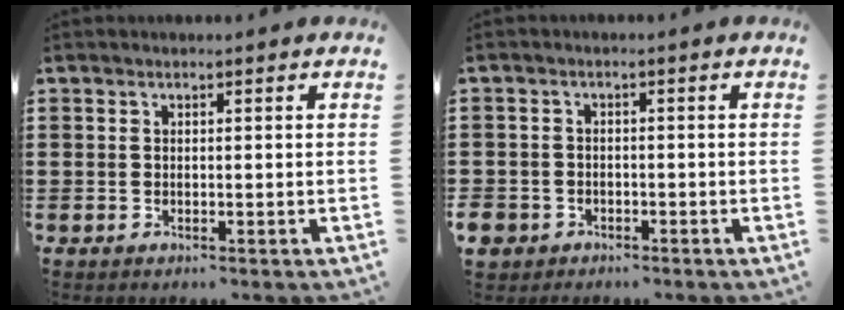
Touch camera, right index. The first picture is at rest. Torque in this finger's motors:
{"motor_torque": [0.03, 0.11, 0.06, 0.07]}